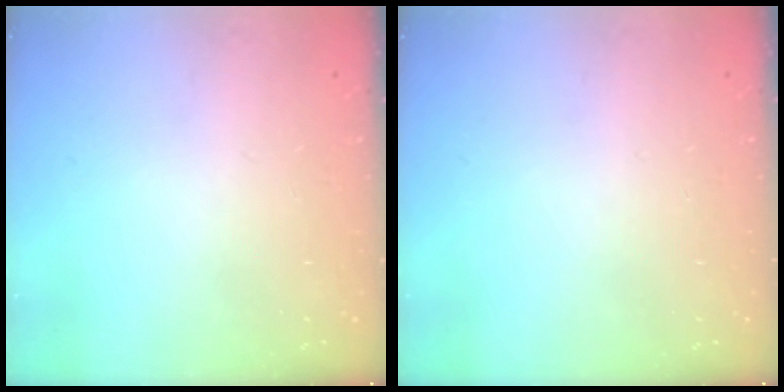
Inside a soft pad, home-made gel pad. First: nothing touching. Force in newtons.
{"total": 0.0}